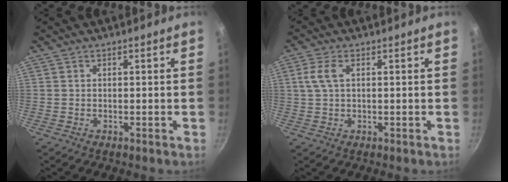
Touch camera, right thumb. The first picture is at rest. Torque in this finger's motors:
{"motor_torque": [-0.38, 0.38, 0.52, -0.50, 0.00]}